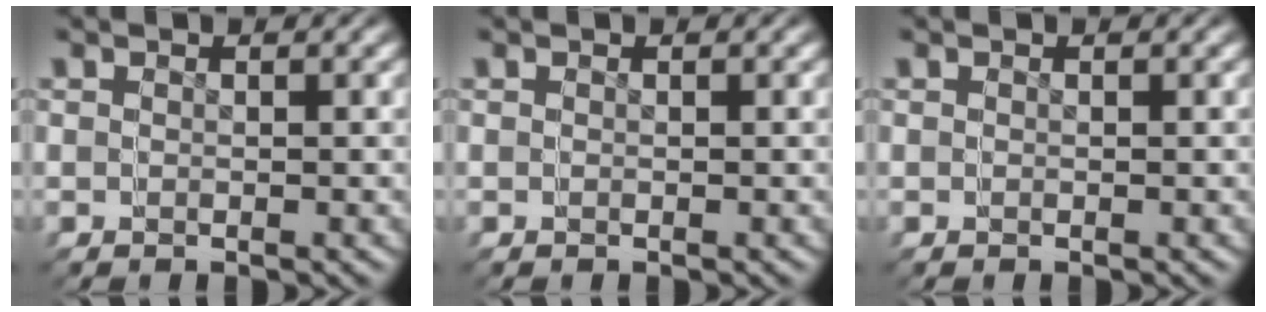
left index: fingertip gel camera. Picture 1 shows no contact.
{"total": 0.0}
{"total": 0.0}